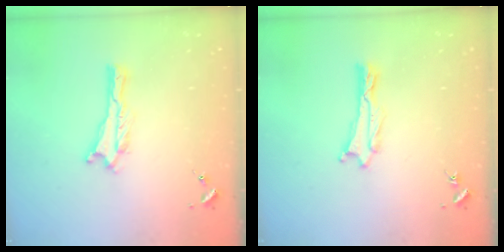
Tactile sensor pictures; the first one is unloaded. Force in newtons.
{"total": 0.5, "press": 0.5, "slide": 0.1}